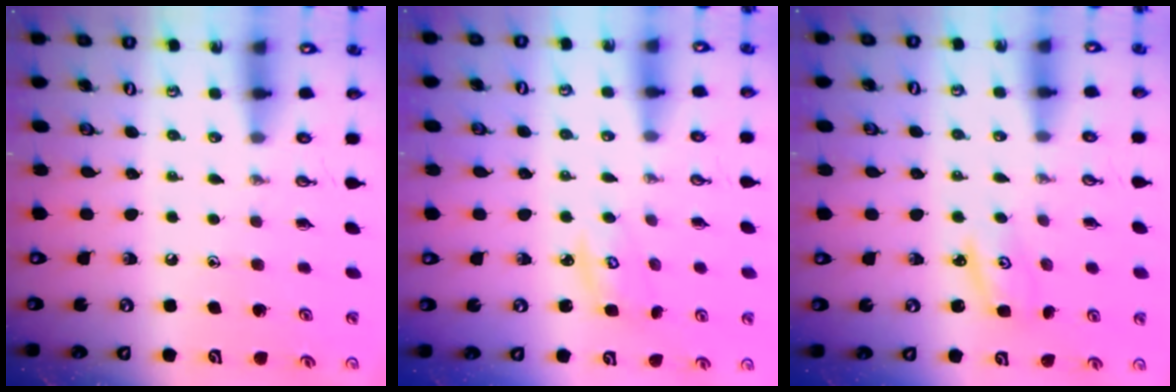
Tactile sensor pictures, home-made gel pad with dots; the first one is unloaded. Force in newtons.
{"total": 3.4, "press": 3.4, "slide": 0.2}
{"total": 2.9, "press": 2.9, "slide": 0.4}